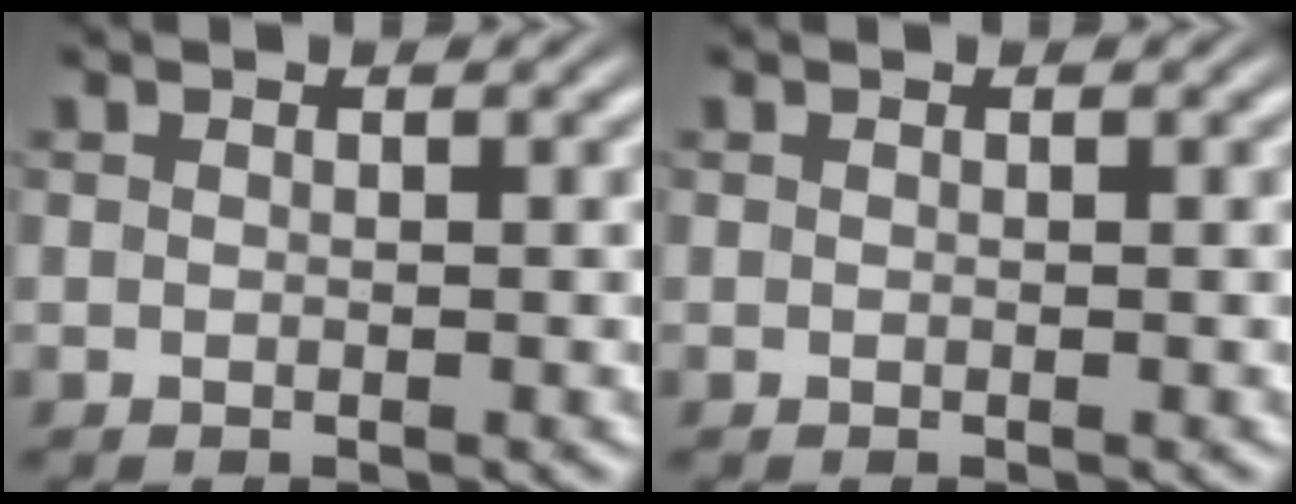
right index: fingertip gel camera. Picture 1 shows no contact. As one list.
[{"total": 0.0}]